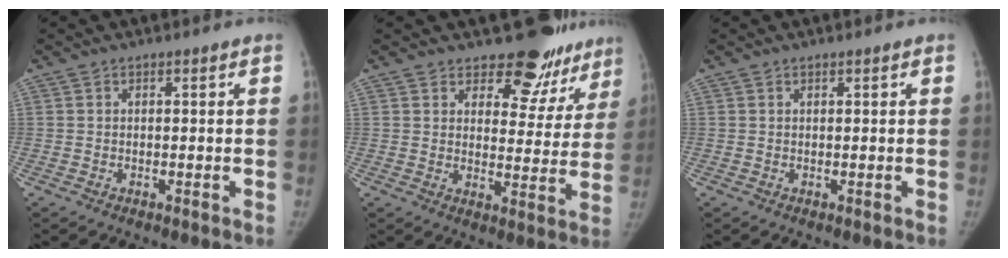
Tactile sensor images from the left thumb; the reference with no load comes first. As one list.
[{"total": 13.5, "force": [11.3, 6.4, 3.6], "torque": [0.012, -0.082, 0.130]}, {"total": 0.0}]